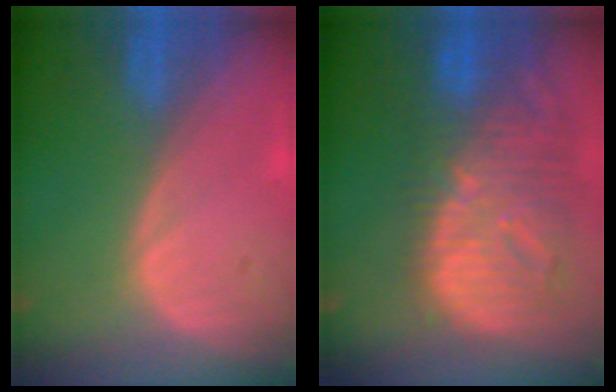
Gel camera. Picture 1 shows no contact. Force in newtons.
{"total": 12.9, "press": 11.2, "slide": 6.4}